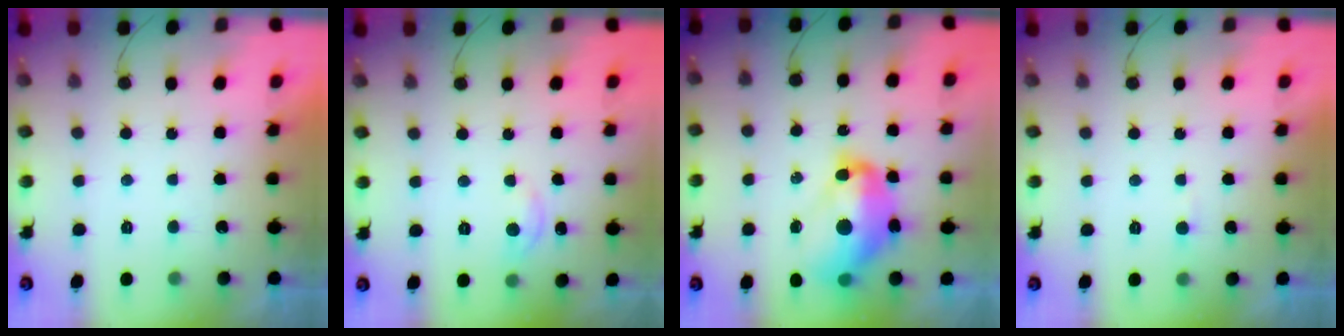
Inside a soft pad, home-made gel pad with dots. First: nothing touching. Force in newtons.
{"total": 2.9, "press": 2.8, "slide": 0.4}
{"total": 16.7, "press": 16.6, "slide": 1.8}
{"total": 2.3, "press": 2.3, "slide": 0.3}